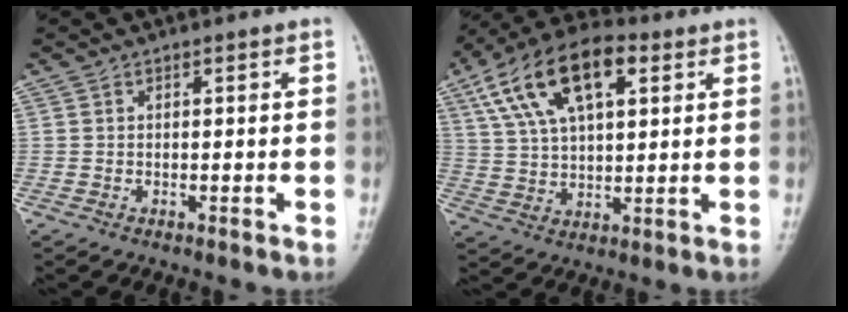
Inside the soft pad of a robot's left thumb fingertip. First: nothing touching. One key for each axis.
{"total": 17.3, "fx": 7.3, "fy": 8.5, "fz": 13.2, "tx": -0.222, "ty": 0.007, "tz": 0.127}